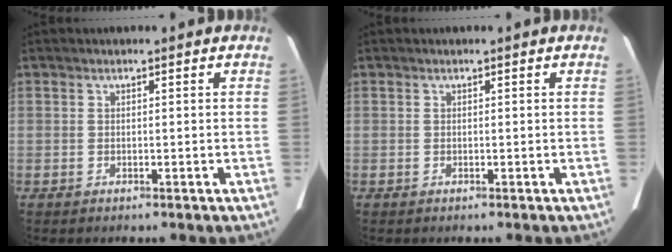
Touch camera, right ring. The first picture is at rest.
{"total": 0.0}